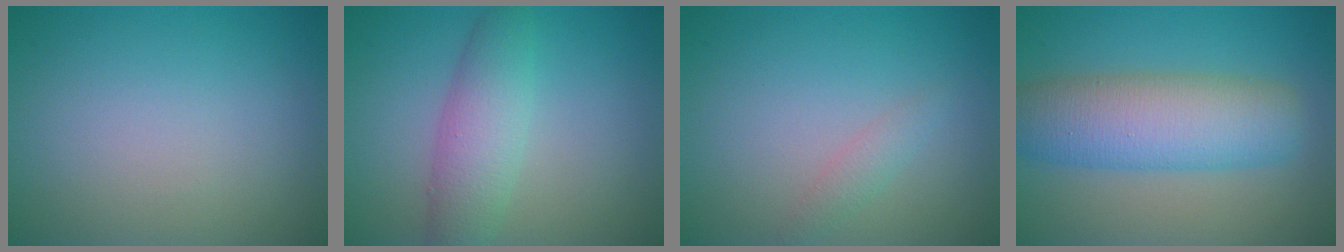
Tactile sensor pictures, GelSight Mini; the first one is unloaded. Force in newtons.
{"total": 4.3, "press": 4.3, "slide": 0.1}
{"total": 1.2, "press": 1.2, "slide": 0.1}
{"total": 7.6, "press": 7.6, "slide": 0.2}